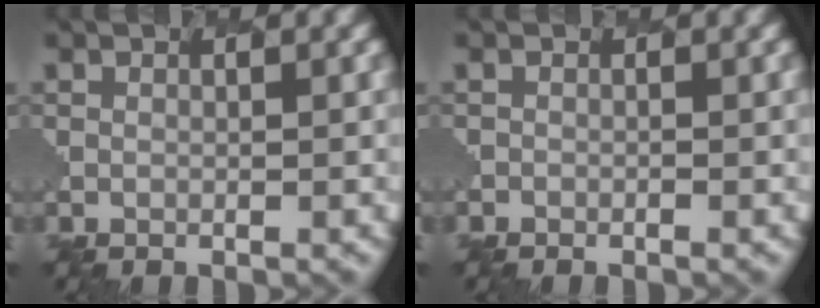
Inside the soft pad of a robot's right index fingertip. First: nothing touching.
{"total": 1.8, "force": [-1.6, 0.5, -0.6], "torque": [0.001, -0.005, -0.017]}